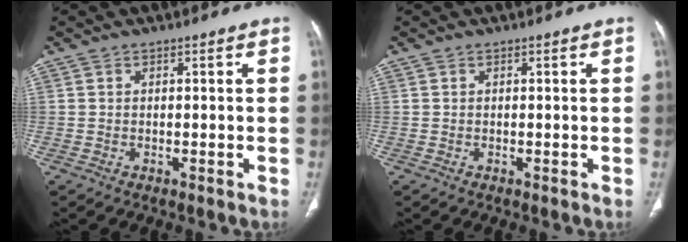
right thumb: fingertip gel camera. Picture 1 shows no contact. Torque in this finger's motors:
{"motor_torque": [0.00, 0.00, -0.10, 0.10, 0.00]}